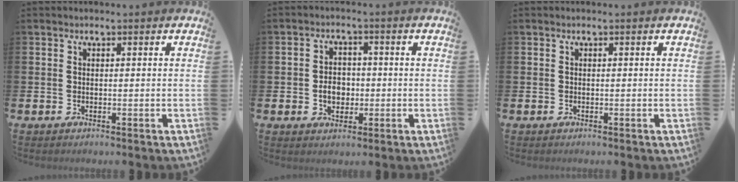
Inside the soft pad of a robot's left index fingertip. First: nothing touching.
{"total": 3.8, "force": [-0.6, 3.0, 2.3], "torque": [-0.030, 0.000, -0.019]}
{"total": 0.0}